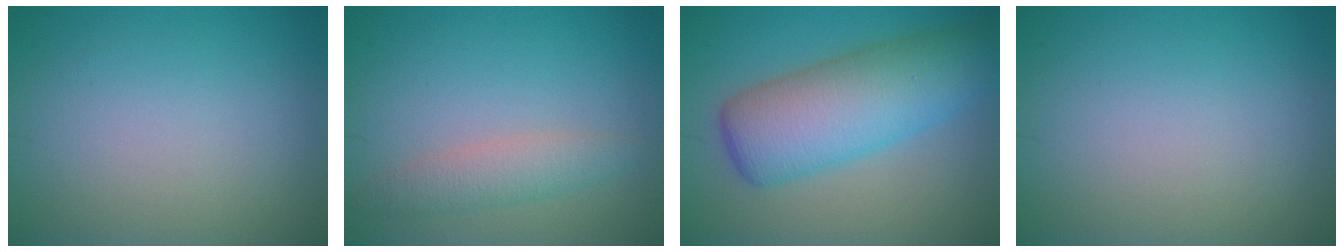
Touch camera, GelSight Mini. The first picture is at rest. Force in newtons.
{"total": 2.5, "press": 2.5, "slide": 0.1}
{"total": 8.8, "press": 8.7, "slide": 0.2}
{"total": 0.0}